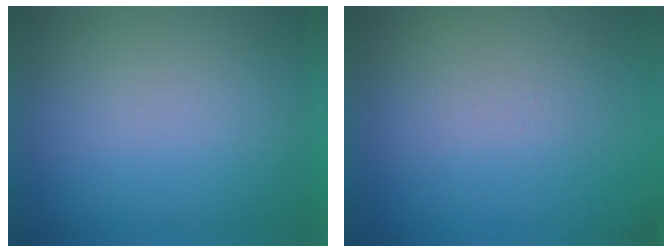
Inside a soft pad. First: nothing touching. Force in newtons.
{"total": 7.3}